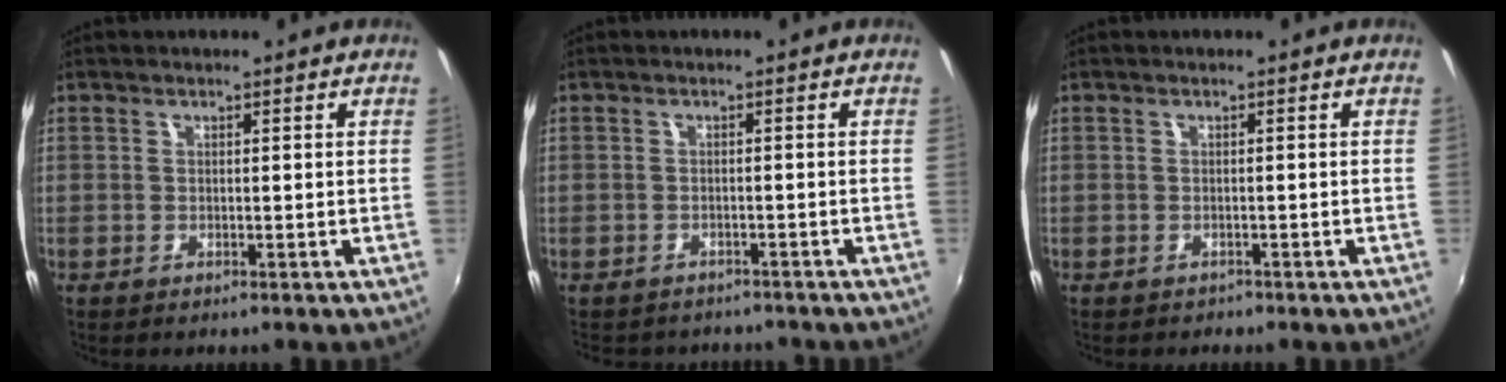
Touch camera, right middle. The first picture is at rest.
{"total": 4.6, "force": [-3.8, 2.4, 0.7], "torque": [-0.020, 0.000, -0.056]}
{"total": 1.2, "force": [-1.0, 0.7, 0.1], "torque": [-0.007, -0.002, -0.013]}